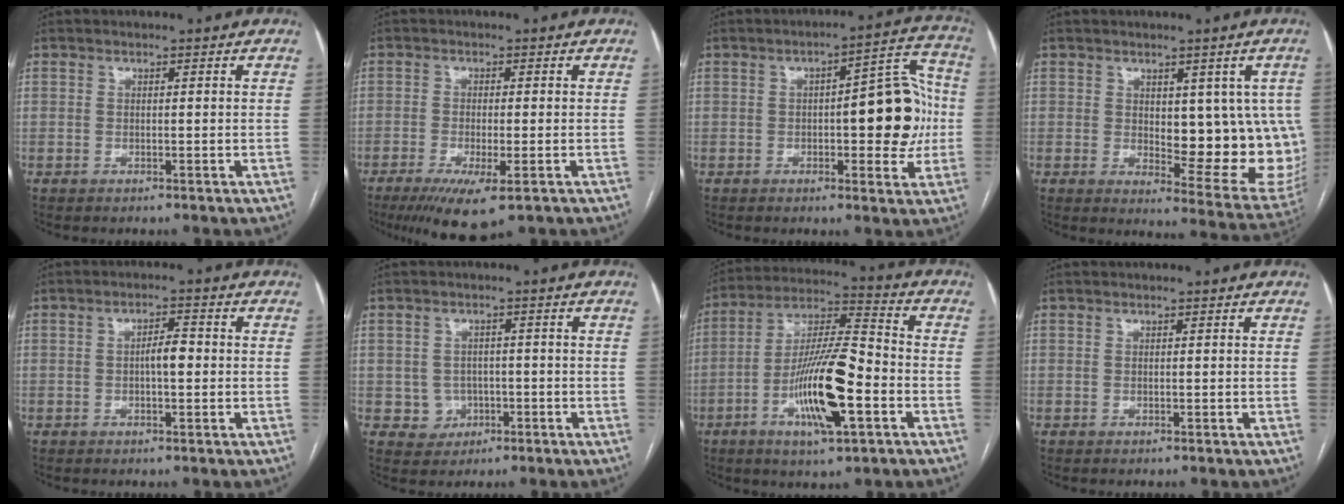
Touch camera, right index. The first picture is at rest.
{"total": 7.8, "force": [-4.4, 1.4, 6.2], "torque": [-0.103, -0.022, -0.070]}
{"total": 12.4, "force": [-0.6, 4.0, 11.7], "torque": [-0.144, 0.034, -0.001]}
{"total": 14.0, "force": [0.4, 6.0, 12.7], "torque": [-0.133, -0.010, 0.018]}
{"total": 3.1, "force": [-0.3, 0.9, 3.0], "torque": [-0.048, 0.008, -0.005]}
{"total": 3.7, "force": [-0.9, 3.6, 0.4], "torque": [0.007, 0.011, -0.005]}
{"total": 15.9, "force": [-5.3, 2.7, 14.8], "torque": [-0.277, -0.001, -0.092]}
{"total": 0.0}